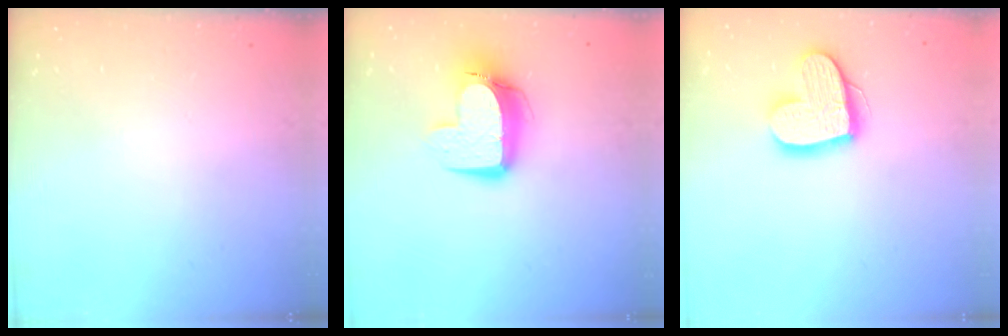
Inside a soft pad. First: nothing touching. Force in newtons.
{"total": 11.5, "press": 11.5, "slide": 1.0}
{"total": 15.0, "press": 15.0, "slide": 1.1}